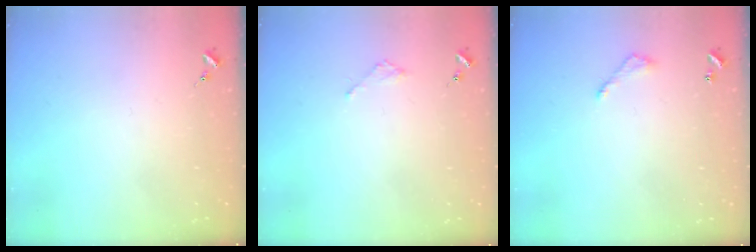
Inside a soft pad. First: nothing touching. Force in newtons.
{"total": 1.8, "press": 1.8, "slide": 0.2}
{"total": 6.0, "press": 6.0, "slide": 0.6}